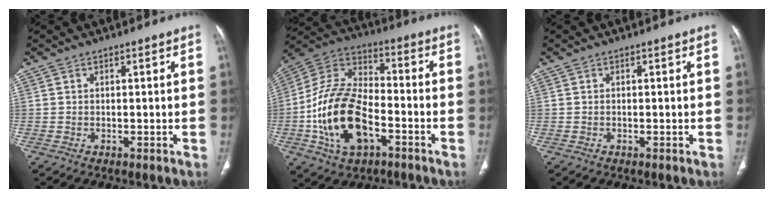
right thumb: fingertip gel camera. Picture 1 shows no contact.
{"total": 19.0, "force": [-5.7, 10.6, 14.7], "torque": [-0.274, 0.031, -0.106]}
{"total": 0.0}